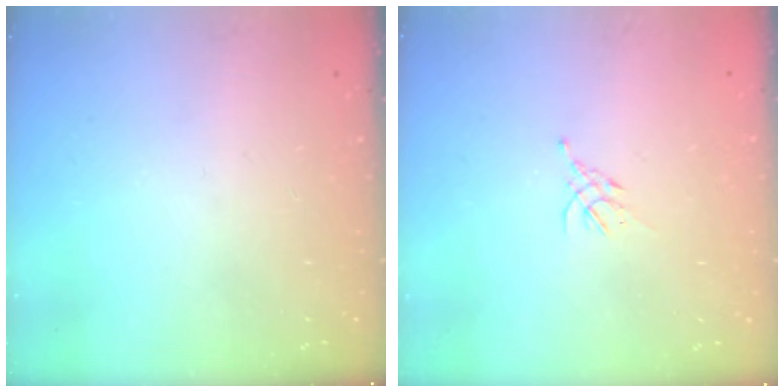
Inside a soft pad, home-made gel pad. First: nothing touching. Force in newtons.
{"total": 1.9, "press": 1.8, "slide": 0.5}